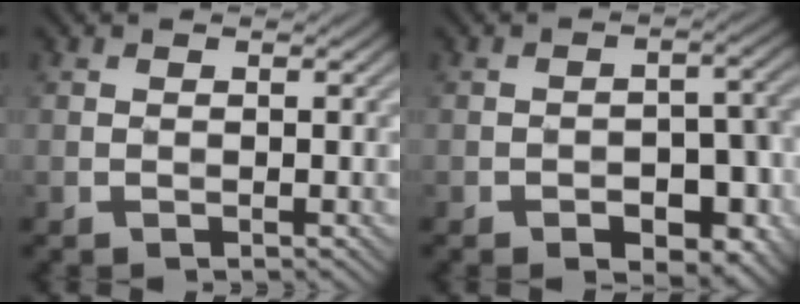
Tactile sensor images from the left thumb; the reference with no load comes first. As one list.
[{"total": 7.5, "force": [-3.9, 3.8, 5.2], "torque": [-0.070, 0.004, -0.049]}]